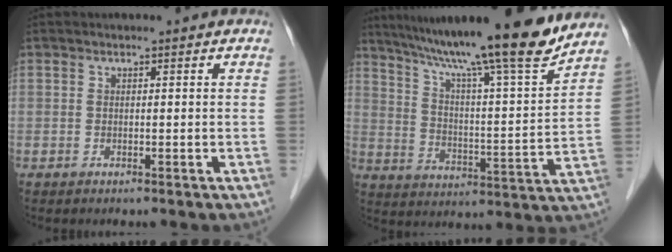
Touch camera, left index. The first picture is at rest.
{"total": 21.7, "force": [18.0, -0.5, 12.2], "torque": [-0.197, -0.012, 0.274]}